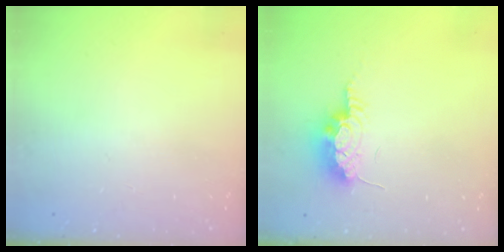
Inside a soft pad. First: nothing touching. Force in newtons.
{"total": 8.5, "press": 8.4, "slide": 1.6}